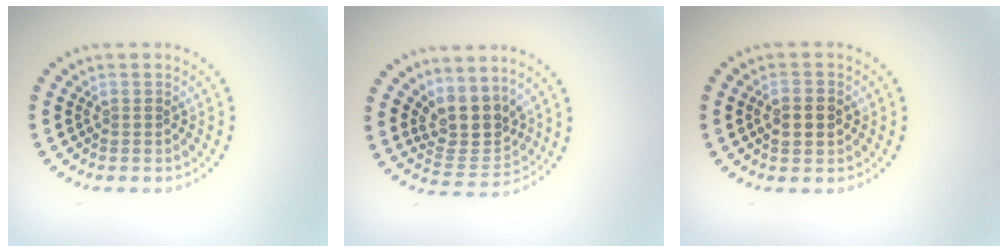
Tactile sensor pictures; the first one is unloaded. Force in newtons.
{"total": 4.0, "press": 3.2, "slide": 2.5}
{"total": 2.2, "press": 2.2, "slide": 0.1}